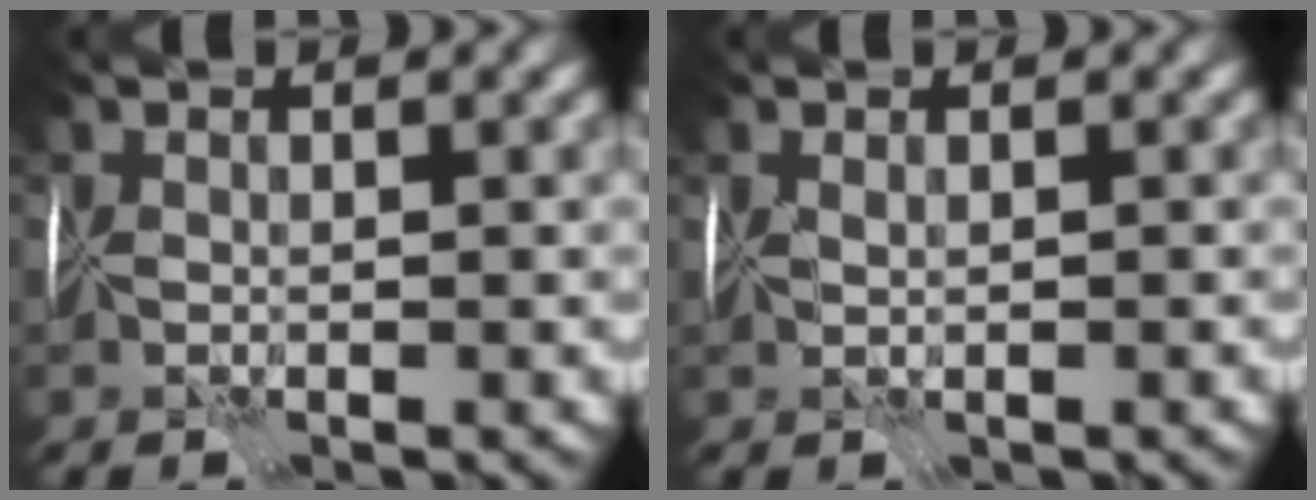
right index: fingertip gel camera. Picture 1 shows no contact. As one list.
[{"total": 0.5, "force": [0.1, -0.5, -0.1], "torque": [0.003, -0.002, 0.003]}]